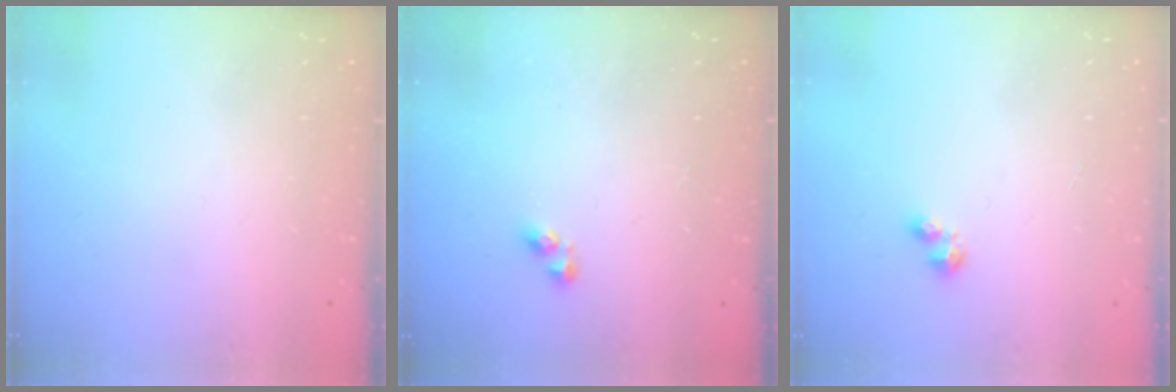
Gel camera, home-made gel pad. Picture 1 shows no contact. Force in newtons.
{"total": 4.1, "press": 4.1, "slide": 0.5}
{"total": 3.0, "press": 3.0, "slide": 0.4}